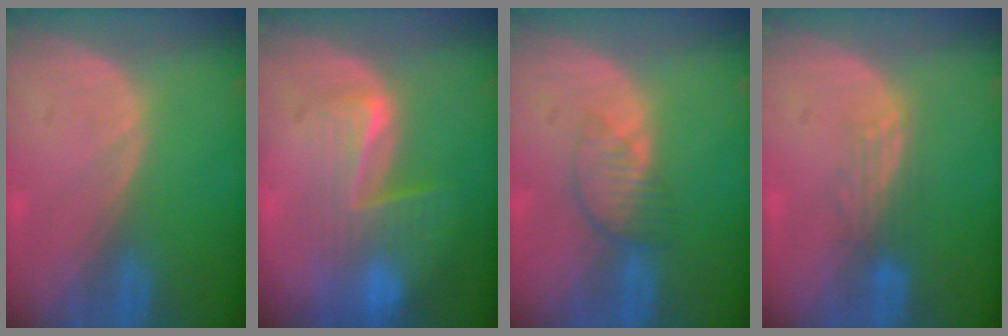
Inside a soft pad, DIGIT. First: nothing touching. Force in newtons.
{"total": 6.9, "press": 6.7, "slide": 1.8}
{"total": 4.0, "press": 3.5, "slide": 1.8}
{"total": 2.9, "press": 2.7, "slide": 1.1}